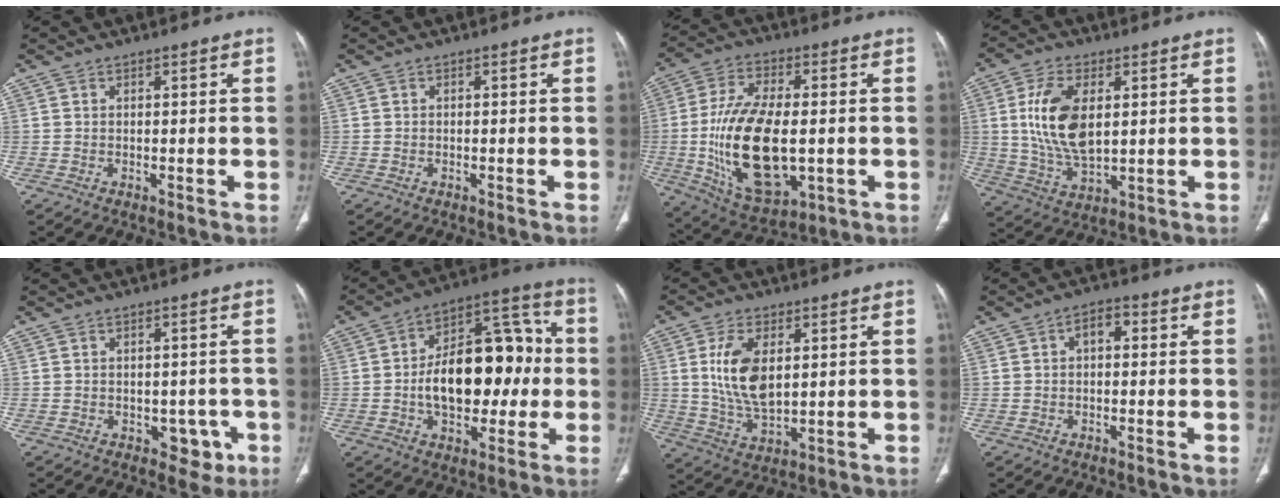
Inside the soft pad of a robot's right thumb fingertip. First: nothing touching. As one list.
[{"total": 0.0}, {"total": 21.1, "force": [-2.1, 10.7, 18.1], "torque": [-0.336, -0.006, -0.020]}, {"total": 13.2, "force": [2.2, 7.1, 10.9], "torque": [-0.209, -0.012, 0.050]}, {"total": 4.8, "force": [-1.8, 3.5, 2.8], "torque": [-0.008, 0.008, -0.017]}, {"total": 21.2, "force": [-1.0, 12.5, 17.1], "torque": [-0.226, 0.041, -0.012]}, {"total": 11.2, "force": [2.2, 6.1, 9.1], "torque": [-0.172, -0.016, 0.050]}, {"total": 3.6, "force": [0.4, 2.2, 2.9], "torque": [-0.036, 0.013, -0.001]}]